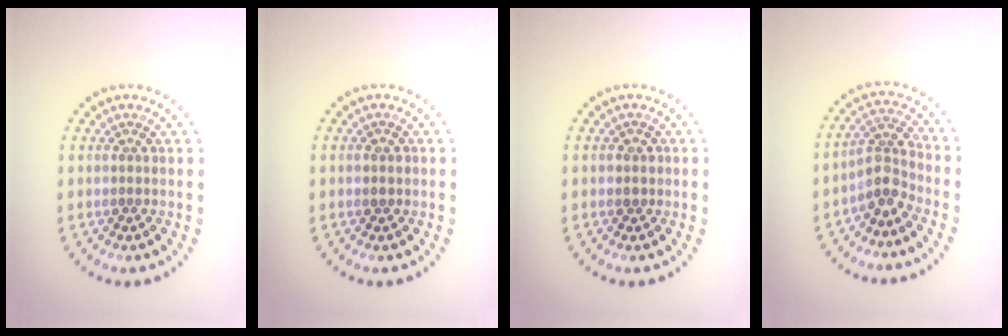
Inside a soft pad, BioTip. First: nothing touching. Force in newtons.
{"total": 1.0, "press": 1.0, "slide": 0.3}
{"total": 1.1, "press": 1.0, "slide": 0.5}
{"total": 2.9, "press": 2.3, "slide": 1.8}